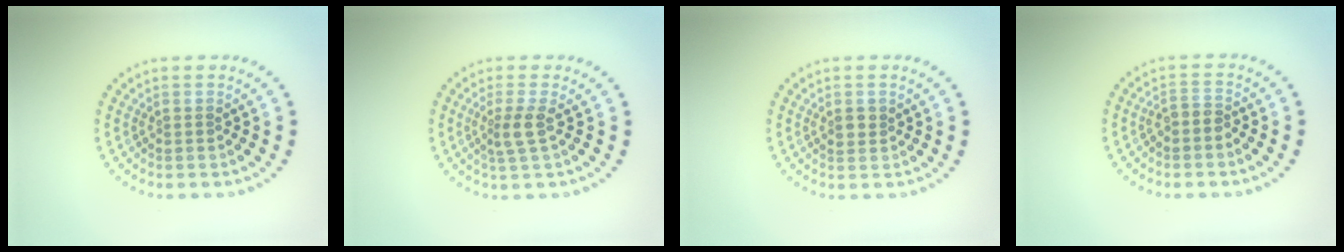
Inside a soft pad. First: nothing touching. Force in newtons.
{"total": 2.1, "press": 1.6, "slide": 1.3}
{"total": 1.3, "press": 1.2, "slide": 0.3}
{"total": 1.7, "press": 1.4, "slide": 1.0}